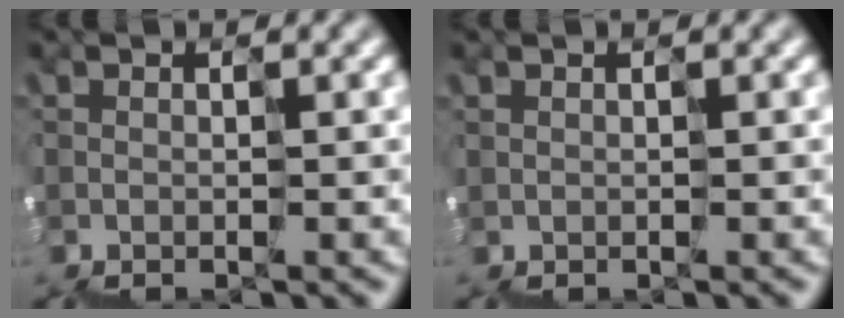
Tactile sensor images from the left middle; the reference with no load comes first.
{"total": 0.0}